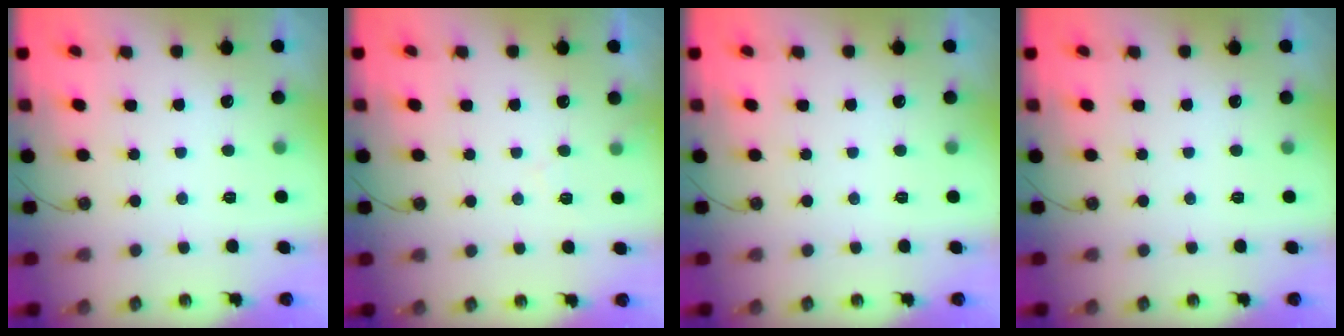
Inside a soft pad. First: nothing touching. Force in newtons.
{"total": 3.7, "press": 3.7, "slide": 0.6}
{"total": 0.0}
{"total": 0.0}